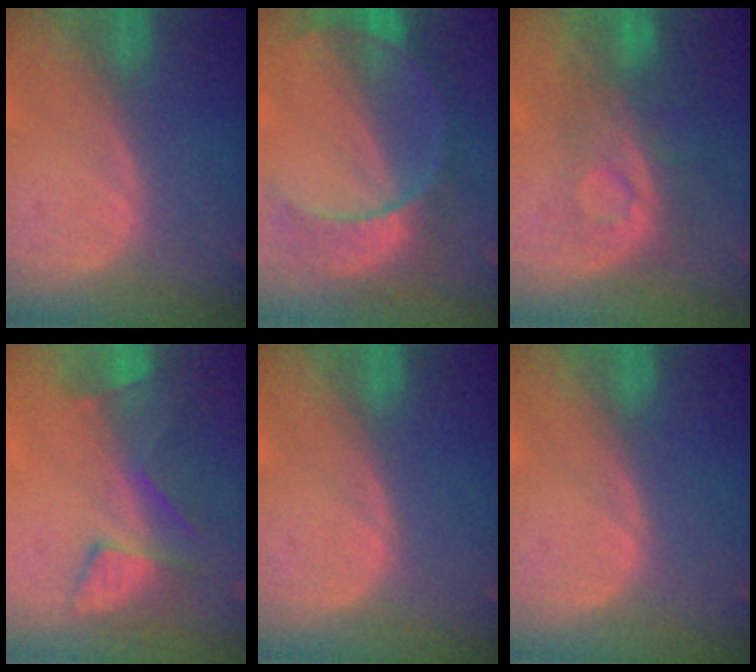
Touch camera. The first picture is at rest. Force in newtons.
{"total": 8.8, "press": 8.3, "slide": 2.8}
{"total": 7.9, "press": 7.4, "slide": 2.7}
{"total": 7.5, "press": 6.9, "slide": 3.0}
{"total": 0.0}
{"total": 0.0}